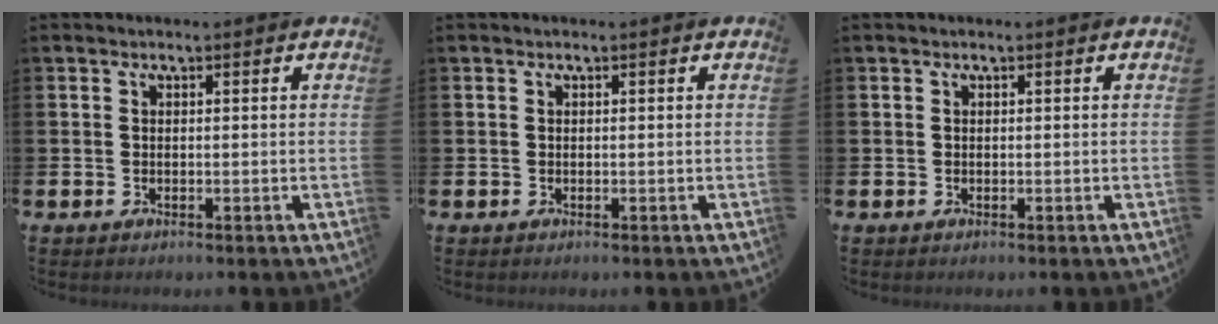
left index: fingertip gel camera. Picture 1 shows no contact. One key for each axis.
{"total": 0.0}
{"total": 0.0}